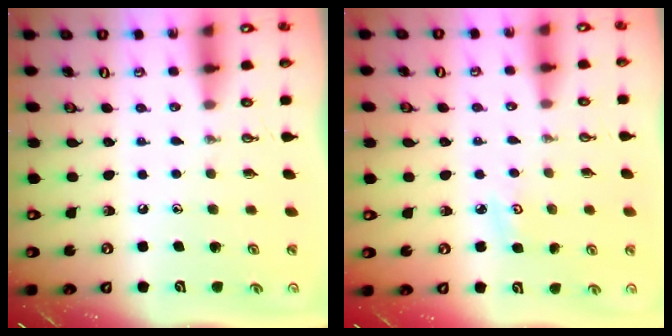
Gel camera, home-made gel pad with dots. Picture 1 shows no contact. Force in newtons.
{"total": 3.2, "press": 3.1, "slide": 0.4}